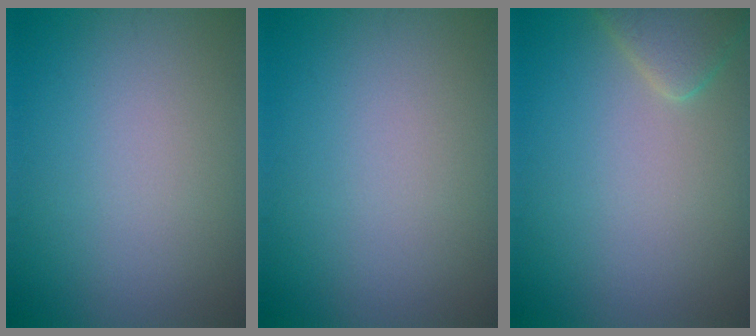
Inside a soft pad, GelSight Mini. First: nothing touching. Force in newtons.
{"total": 0.0}
{"total": 2.8, "press": 2.8, "slide": 0.1}